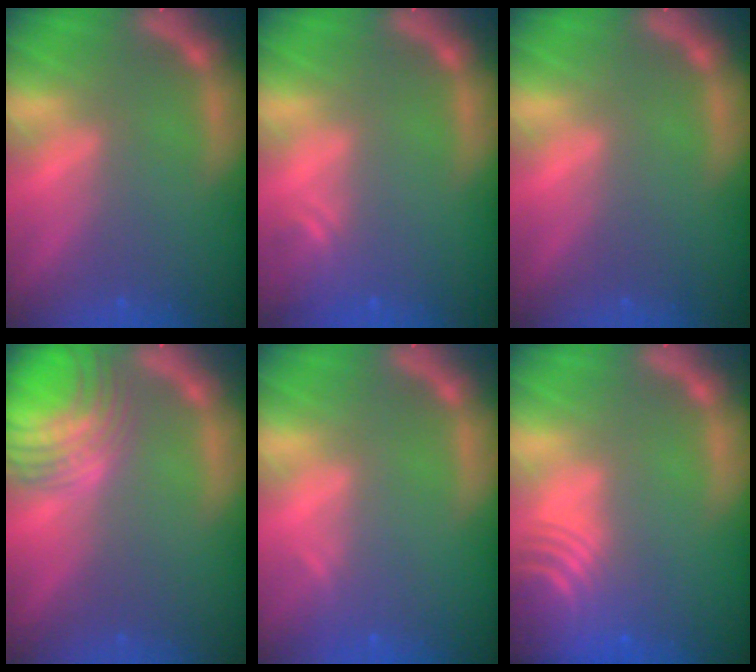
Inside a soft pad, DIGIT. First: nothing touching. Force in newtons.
{"total": 1.9}
{"total": 0.0}
{"total": 8.1}
{"total": 0.9}
{"total": 10.1}